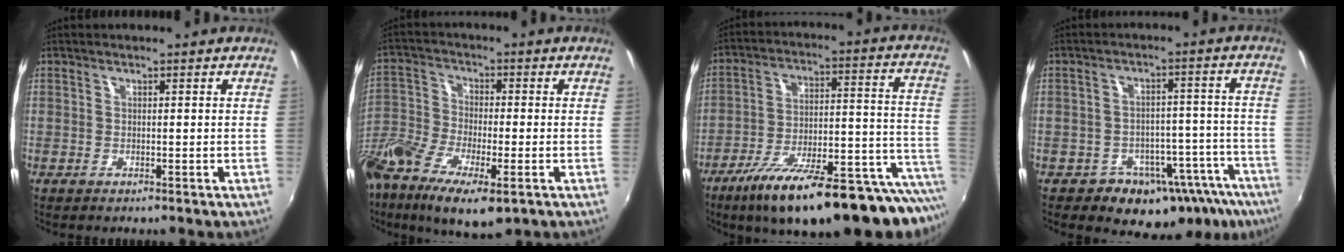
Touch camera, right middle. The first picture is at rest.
{"total": 17.1, "force": [-9.7, 6.4, 12.5], "torque": [-0.271, -0.053, -0.195]}
{"total": 27.0, "force": [-20.5, 4.2, 17.1], "torque": [-0.222, -0.048, -0.297]}
{"total": 14.0, "force": [-8.9, 9.0, 6.0], "torque": [-0.090, 0.020, -0.092]}